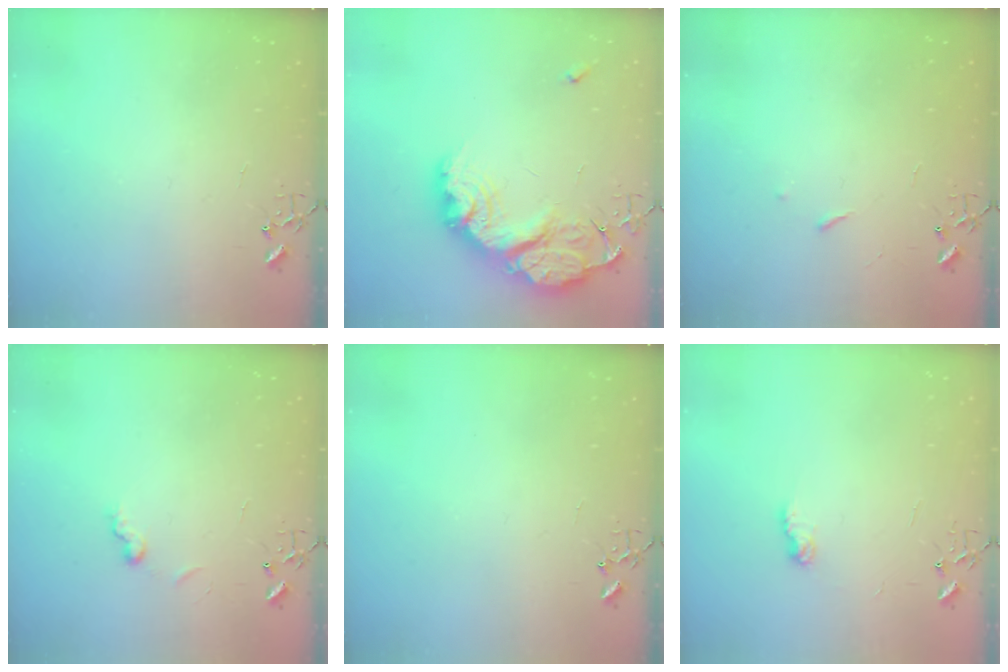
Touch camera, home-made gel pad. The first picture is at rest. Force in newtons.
{"total": 25.2, "press": 25.1, "slide": 2.0}
{"total": 2.9, "press": 2.8, "slide": 0.5}
{"total": 6.9, "press": 6.9, "slide": 0.7}
{"total": 0.0}
{"total": 6.3, "press": 6.3, "slide": 0.1}